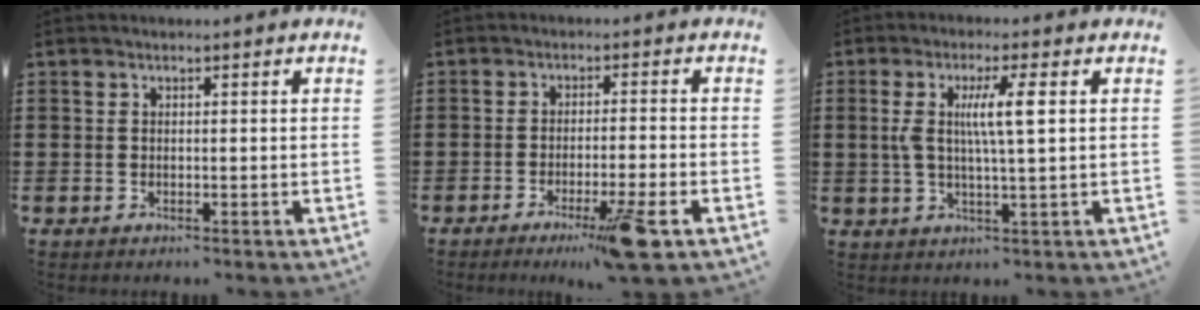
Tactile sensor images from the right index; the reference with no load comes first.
{"total": 7.7, "force": [-4.6, -0.5, 6.1], "torque": [-0.106, -0.019, -0.080]}
{"total": 6.7, "force": [1.2, 0.8, 6.5], "torque": [-0.140, -0.008, 0.011]}